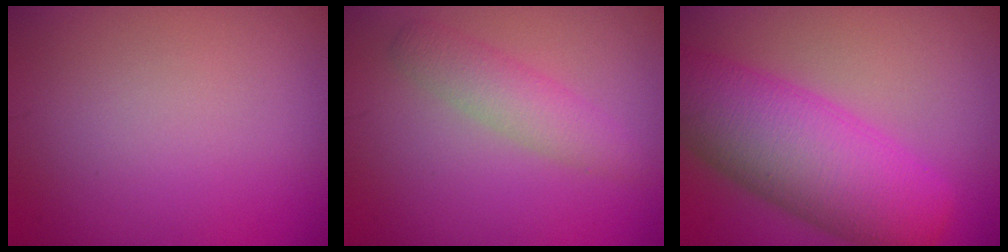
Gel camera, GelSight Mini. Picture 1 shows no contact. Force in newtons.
{"total": 2.9, "press": 2.9, "slide": 0.1}
{"total": 10.1, "press": 10.1, "slide": 0.4}